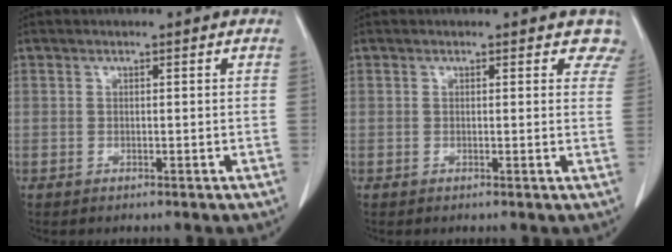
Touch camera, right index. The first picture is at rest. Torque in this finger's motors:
{"motor_torque": [0.03, 0.09, 0.02, 0.00]}